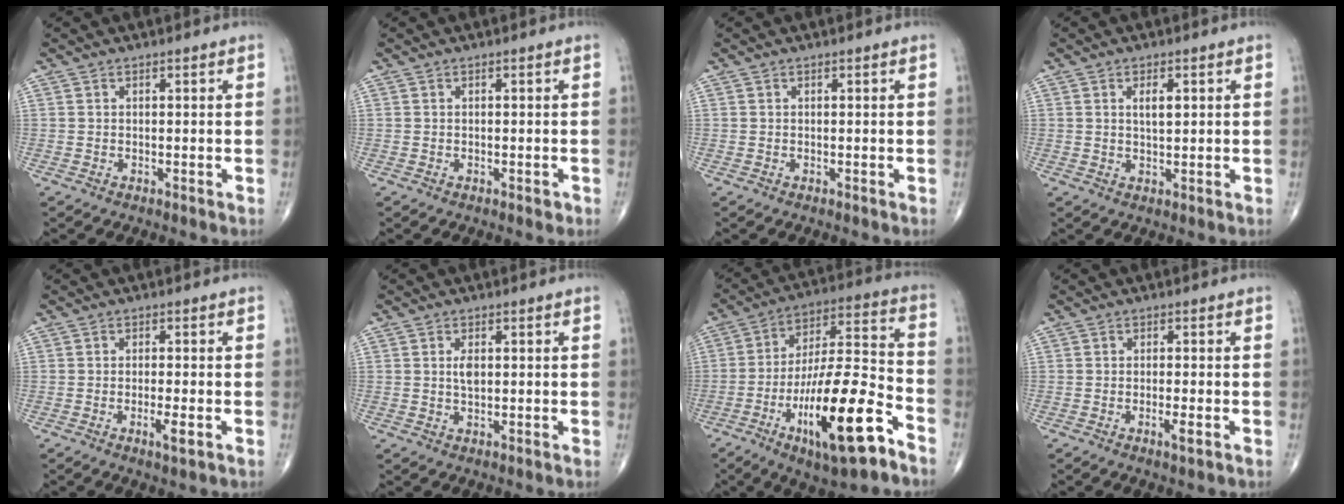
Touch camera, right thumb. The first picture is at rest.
{"total": 0.8, "force": [-0.4, 0.4, 0.6], "torque": [-0.006, 0.000, -0.005]}
{"total": 0.0}
{"total": 2.9, "force": [0.9, 1.1, 2.5], "torque": [-0.039, -0.008, 0.013]}
{"total": 3.2, "force": [-1.3, 0.5, 2.8], "torque": [-0.050, -0.004, -0.025]}
{"total": 2.4, "force": [0.3, 1.2, 2.0], "torque": [-0.035, -0.002, 0.006]}
{"total": 22.4, "force": [-11.0, 5.8, 18.7], "torque": [-0.328, 0.054, -0.180]}
{"total": 2.4, "force": [-1.0, 0.3, 2.1], "torque": [-0.036, -0.003, -0.020]}